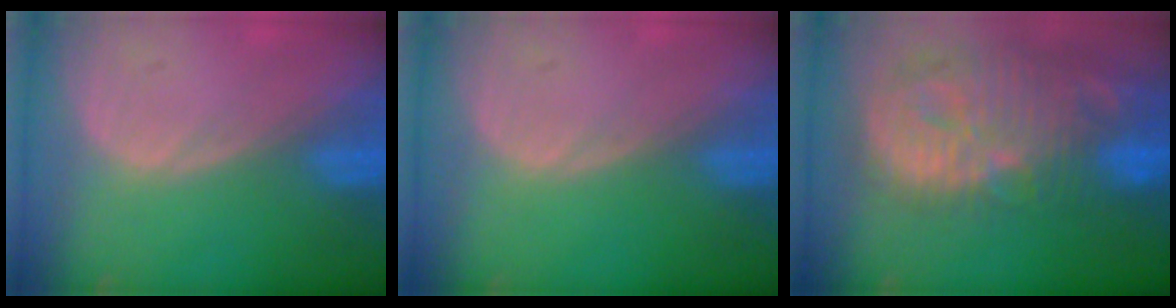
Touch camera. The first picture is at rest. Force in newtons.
{"total": 0.0}
{"total": 14.4, "press": 12.6, "slide": 7.0}